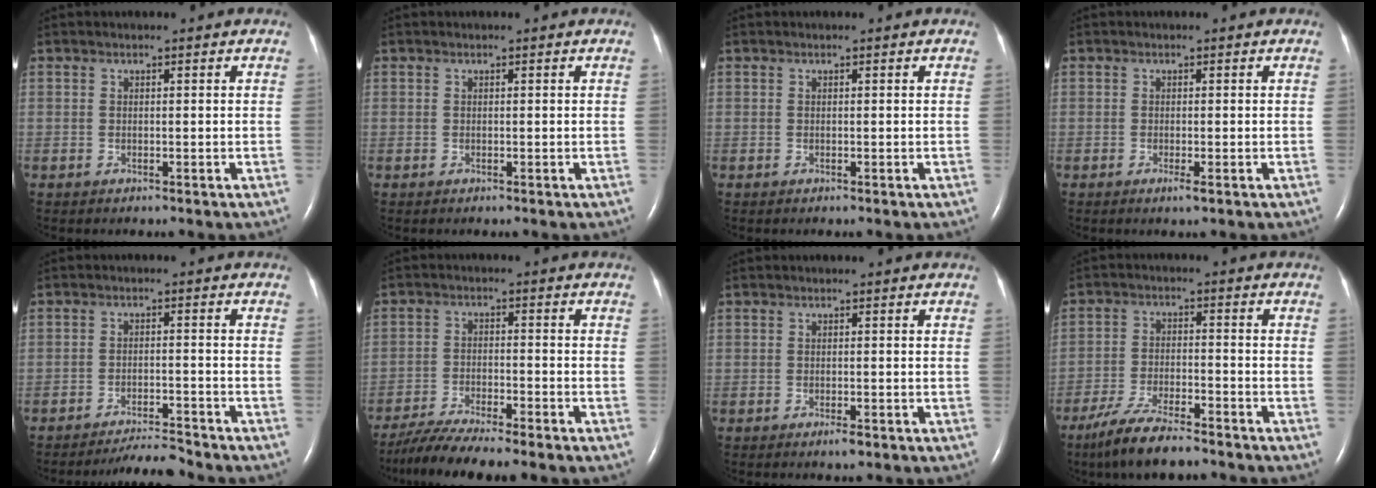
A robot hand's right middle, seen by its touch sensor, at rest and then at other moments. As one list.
[{"total": 0.0}, {"total": 0.0}, {"total": 1.0, "force": [-0.5, 0.1, 0.9], "torque": [-0.017, -0.003, -0.010]}, {"total": 4.7, "force": [-4.6, -0.7, 0.6], "torque": [-0.012, -0.013, -0.078]}, {"total": 8.7, "force": [-7.5, -0.2, 4.5], "torque": [-0.079, -0.023, -0.127]}, {"total": 1.4, "force": [-0.9, 0.3, 1.0], "torque": [-0.019, -0.003, -0.013]}, {"total": 9.4, "force": [-7.5, 1.5, 5.4], "torque": [-0.104, -0.023, -0.135]}]